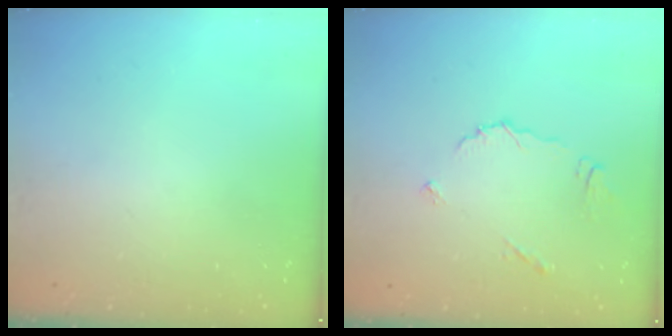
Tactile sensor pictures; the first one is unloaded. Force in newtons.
{"total": 6.4, "press": 6.4, "slide": 0.3}